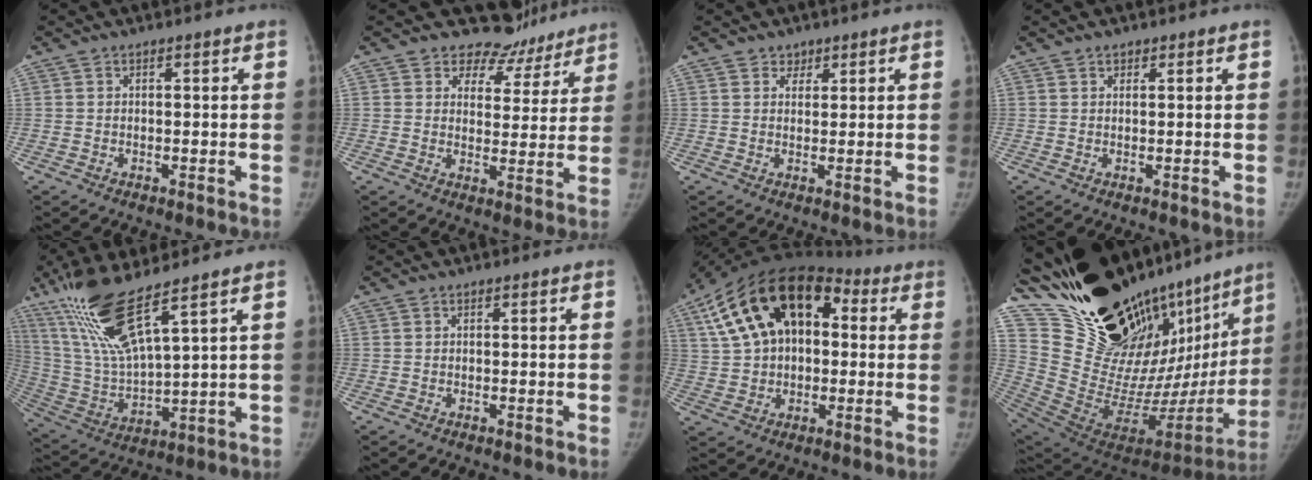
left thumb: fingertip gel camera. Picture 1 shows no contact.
{"total": 10.0, "force": [8.5, 5.1, -0.1], "torque": [0.046, -0.062, 0.105]}
{"total": 2.0, "force": [1.4, 1.4, 0.3], "torque": [0.015, -0.007, 0.016]}
{"total": 0.9, "force": [0.8, 0.4, 0.1], "torque": [0.000, -0.005, 0.014]}
{"total": 16.0, "force": [10.2, 2.4, 12.0], "torque": [-0.256, -0.052, 0.214]}
{"total": 0.0}
{"total": 20.9, "force": [5.2, 13.2, 15.4], "torque": [-0.252, 0.026, 0.075]}
{"total": 39.2, "force": [30.8, 14.2, 19.5], "torque": [-0.297, -0.158, 0.480]}